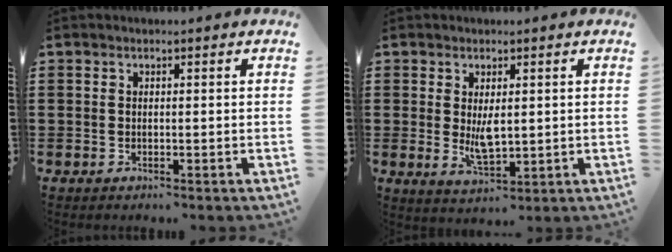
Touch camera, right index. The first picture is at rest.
{"total": 3.9, "force": [0.3, 1.7, 3.4], "torque": [-0.051, -0.005, 0.003]}